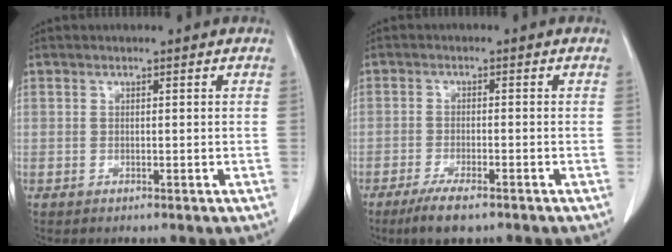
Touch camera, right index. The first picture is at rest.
{"total": 5.3, "force": [-3.7, 1.0, 3.6], "torque": [-0.063, -0.010, -0.061]}